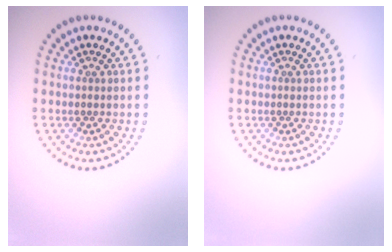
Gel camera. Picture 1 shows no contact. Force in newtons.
{"total": 0.0}